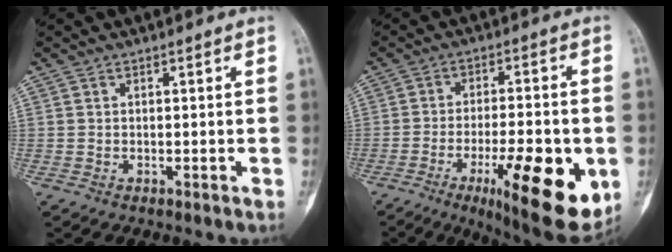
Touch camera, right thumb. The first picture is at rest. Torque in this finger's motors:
{"motor_torque": [0.04, 0.42, 0.28, -0.36, 0.09]}